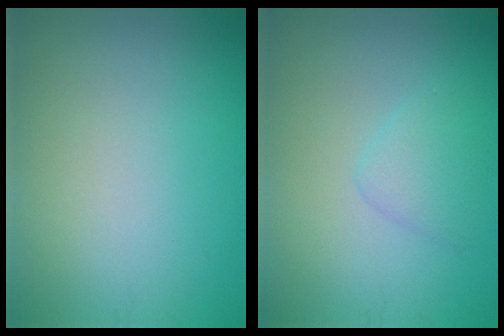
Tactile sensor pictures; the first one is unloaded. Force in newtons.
{"total": 1.8, "press": 1.8, "slide": 0.1}